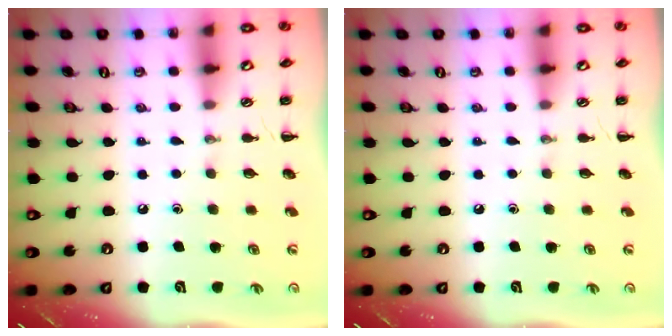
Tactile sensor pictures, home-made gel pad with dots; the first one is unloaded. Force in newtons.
{"total": 0.0}